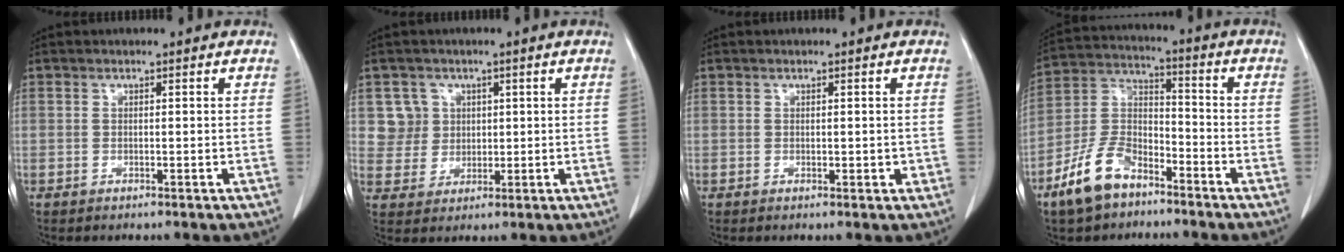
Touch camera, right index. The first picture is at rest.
{"total": 5.0, "force": [1.8, 4.7, -0.3], "torque": [0.014, 0.010, 0.039]}
{"total": 1.3, "force": [0.0, 0.6, 1.1], "torque": [-0.014, -0.003, 0.004]}
{"total": 10.9, "force": [-7.4, 5.3, 5.9], "torque": [-0.133, 0.002, -0.147]}